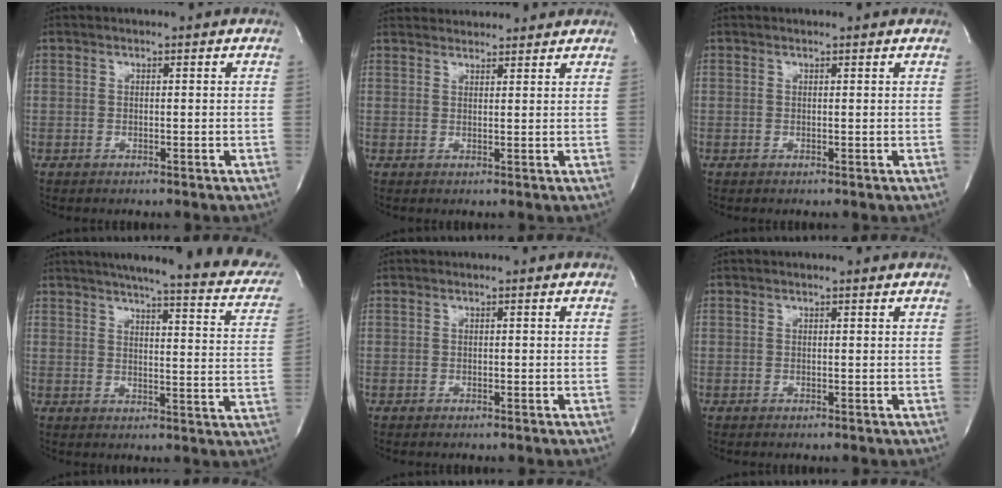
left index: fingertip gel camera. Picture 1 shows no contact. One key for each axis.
{"total": 7.9, "fx": 7.6, "fy": 1.5, "fz": 1.6, "tx": -0.020, "ty": 0.037, "tz": 0.096}
{"total": 1.2, "fx": 1.2, "fy": 0.0, "fz": 0.2, "tx": -0.010, "ty": 0.003, "tz": 0.013}
{"total": 23.1, "fx": 19.2, "fy": 3.1, "fz": 12.4, "tx": -0.165, "ty": -0.025, "tz": 0.215}
{"total": 0.0}
{"total": 0.5, "fx": 0.4, "fy": 0.0, "fz": 0.3, "tx": -0.010, "ty": 0.004, "tz": 0.007}